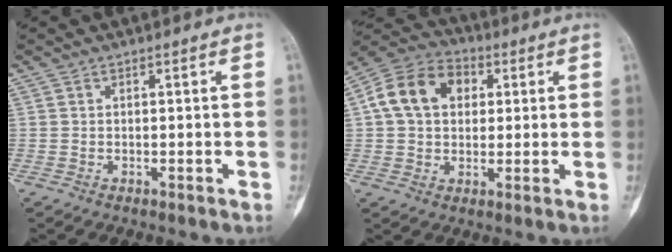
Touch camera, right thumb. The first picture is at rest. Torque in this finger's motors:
{"motor_torque": [0.87, 1.02, 0.75, 0.17, 0.07]}